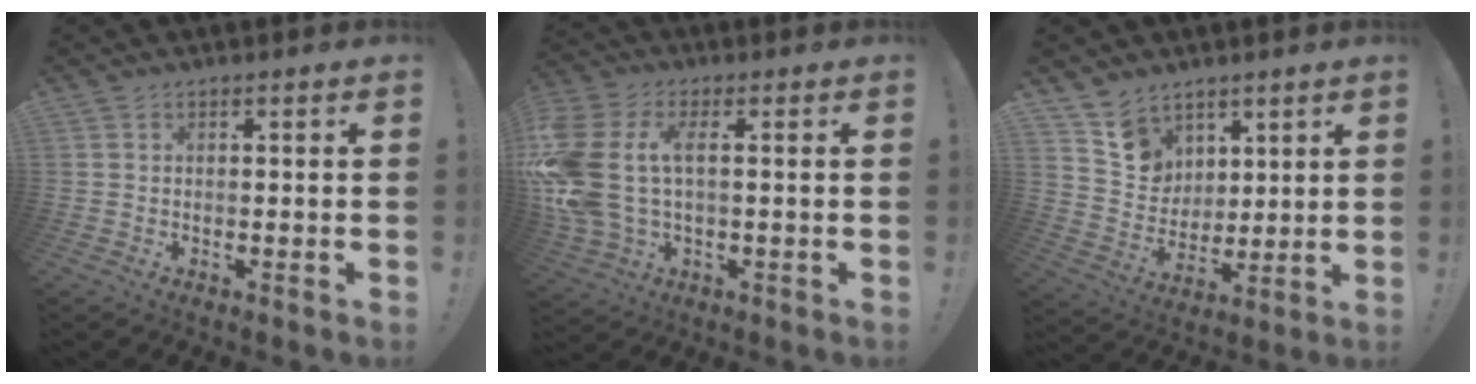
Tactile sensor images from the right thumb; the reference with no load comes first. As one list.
[{"total": 15.1, "force": [1.9, 9.2, 11.9], "torque": [-0.267, -0.003, 0.038]}, {"total": 9.9, "force": [7.0, 6.9, 1.3], "torque": [-0.027, -0.058, 0.142]}]